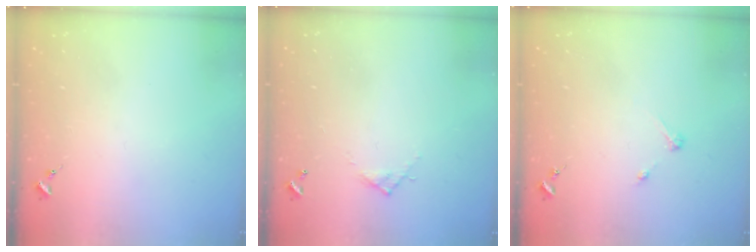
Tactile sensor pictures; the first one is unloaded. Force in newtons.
{"total": 4.2, "press": 4.2, "slide": 0.2}
{"total": 2.7, "press": 2.7, "slide": 0.3}